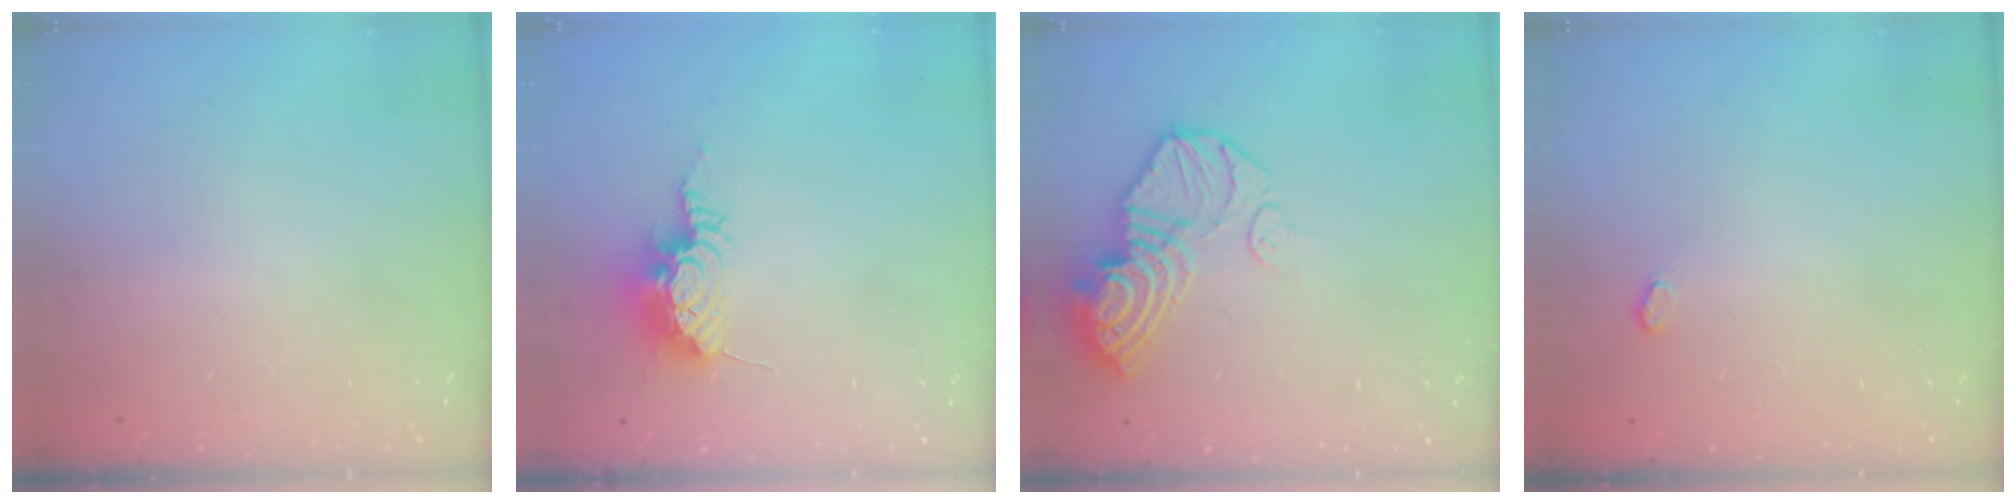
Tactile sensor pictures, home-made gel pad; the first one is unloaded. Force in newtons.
{"total": 9.1, "press": 9.1, "slide": 1.0}
{"total": 16.7, "press": 16.6, "slide": 2.0}
{"total": 3.5, "press": 3.5, "slide": 0.5}